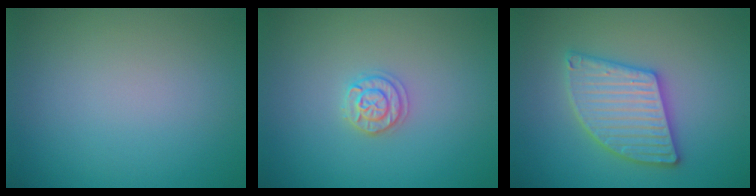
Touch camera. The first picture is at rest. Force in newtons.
{"total": 1.7, "press": 1.7, "slide": 0.2}
{"total": 5.4, "press": 5.4, "slide": 0.6}